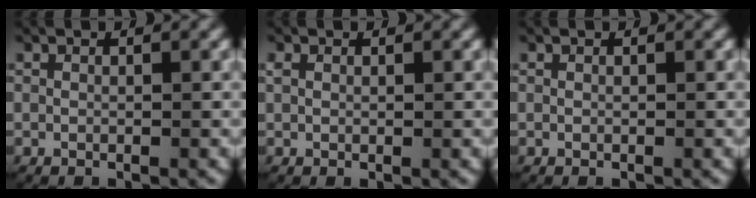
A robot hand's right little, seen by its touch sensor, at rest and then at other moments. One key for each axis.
{"total": 0.8, "fx": 0.4, "fy": 0.5, "fz": 0.4, "tx": -0.012, "ty": -0.001, "tz": 0.012}
{"total": 0.0}